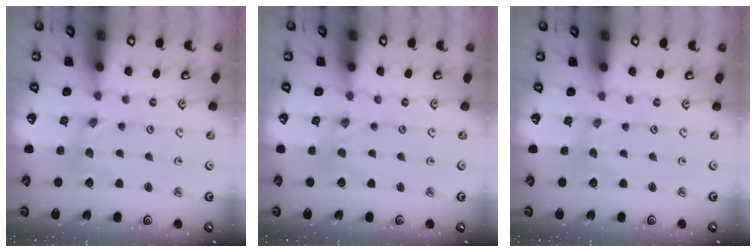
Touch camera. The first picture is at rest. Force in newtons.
{"total": 0.6, "press": 0.6, "slide": 0.1}
{"total": 0.0}